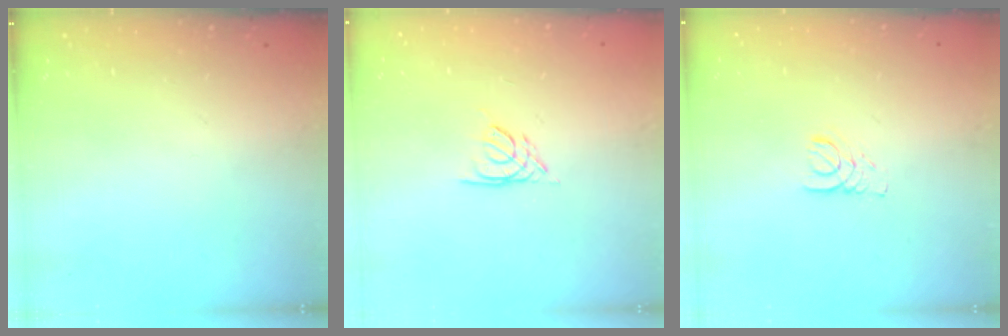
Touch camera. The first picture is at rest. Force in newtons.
{"total": 2.7, "press": 2.7, "slide": 0.4}
{"total": 1.9, "press": 1.9, "slide": 0.2}